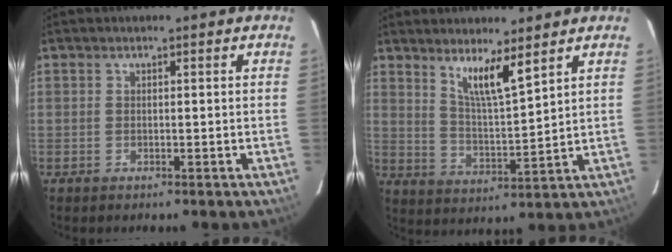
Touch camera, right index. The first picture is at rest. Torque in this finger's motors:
{"motor_torque": [-0.20, 0.27, -0.01, 0.03]}